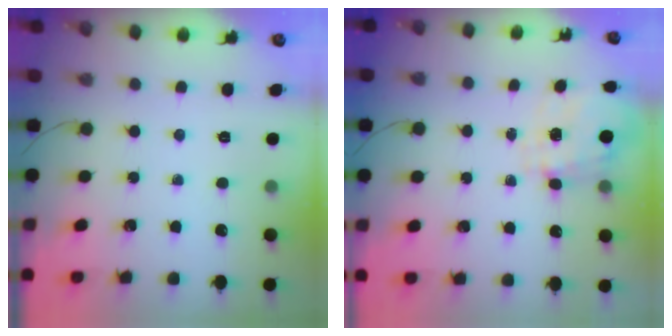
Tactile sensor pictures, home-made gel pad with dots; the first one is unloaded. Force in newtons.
{"total": 1.5, "press": 1.4, "slide": 0.3}